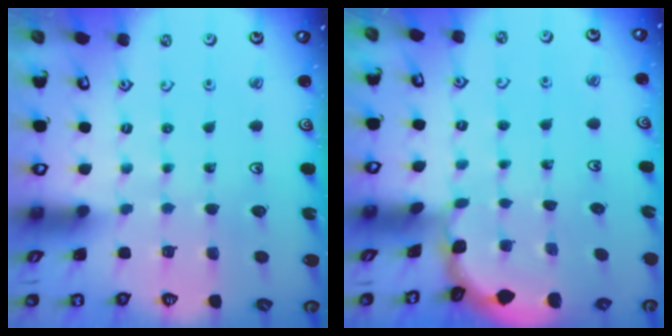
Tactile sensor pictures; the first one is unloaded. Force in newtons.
{"total": 0.8, "press": 0.8, "slide": 0.2}